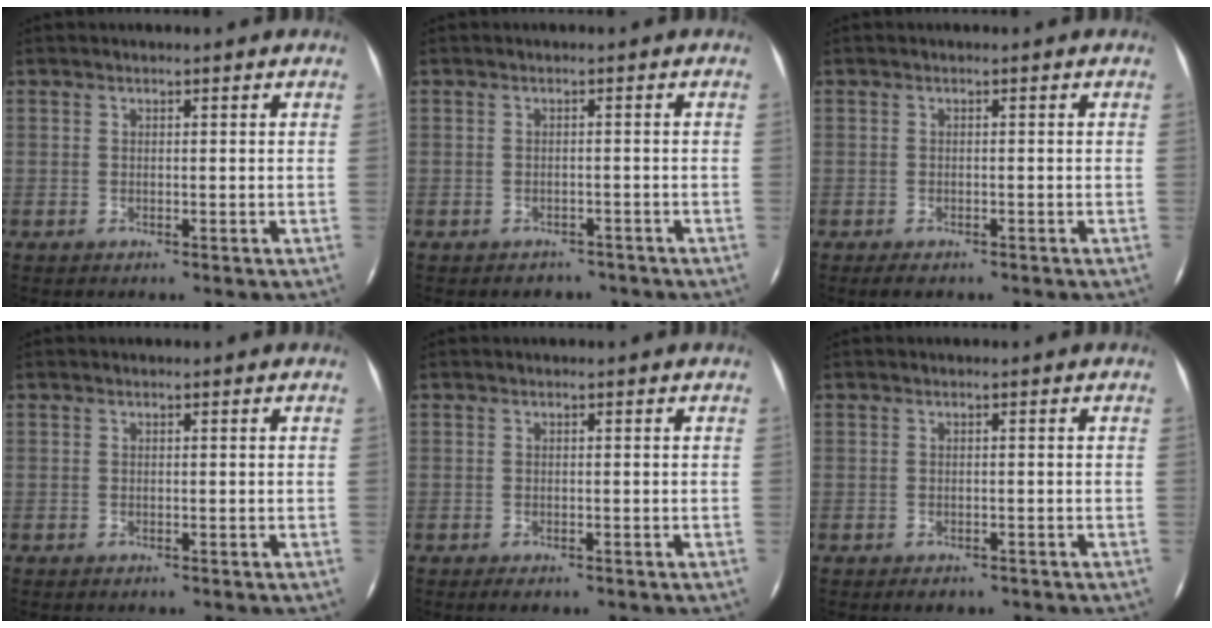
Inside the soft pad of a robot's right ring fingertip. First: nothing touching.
{"total": 4.0, "force": [-3.2, 2.3, 0.7], "torque": [-0.007, 0.010, -0.034]}
{"total": 2.5, "force": [-1.8, 1.1, 1.3], "torque": [-0.026, -0.007, -0.028]}
{"total": 0.0}
{"total": 1.7, "force": [-1.2, 0.7, 0.9], "torque": [-0.018, -0.004, -0.019]}
{"total": 2.2, "force": [-1.6, 1.3, 0.8], "torque": [-0.016, -0.003, -0.020]}